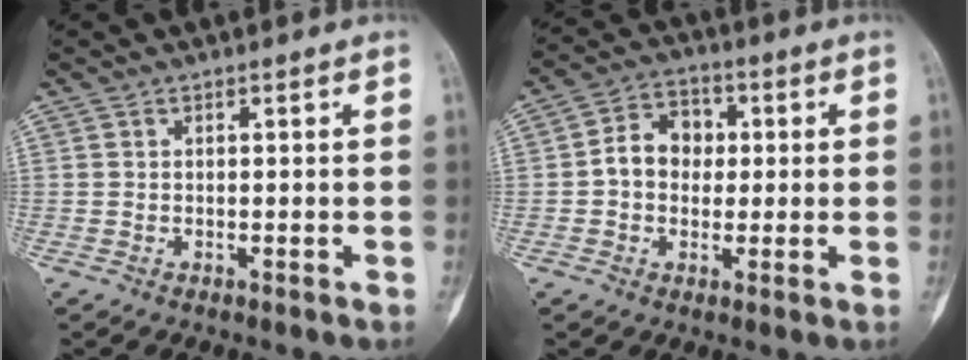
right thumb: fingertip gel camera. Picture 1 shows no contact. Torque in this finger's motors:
{"motor_torque": [1.16, 1.05, 0.55, -0.37, 0.10]}